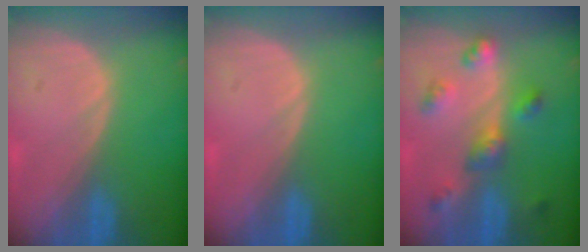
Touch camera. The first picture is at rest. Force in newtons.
{"total": 0.0}
{"total": 6.1, "press": 5.9, "slide": 1.7}